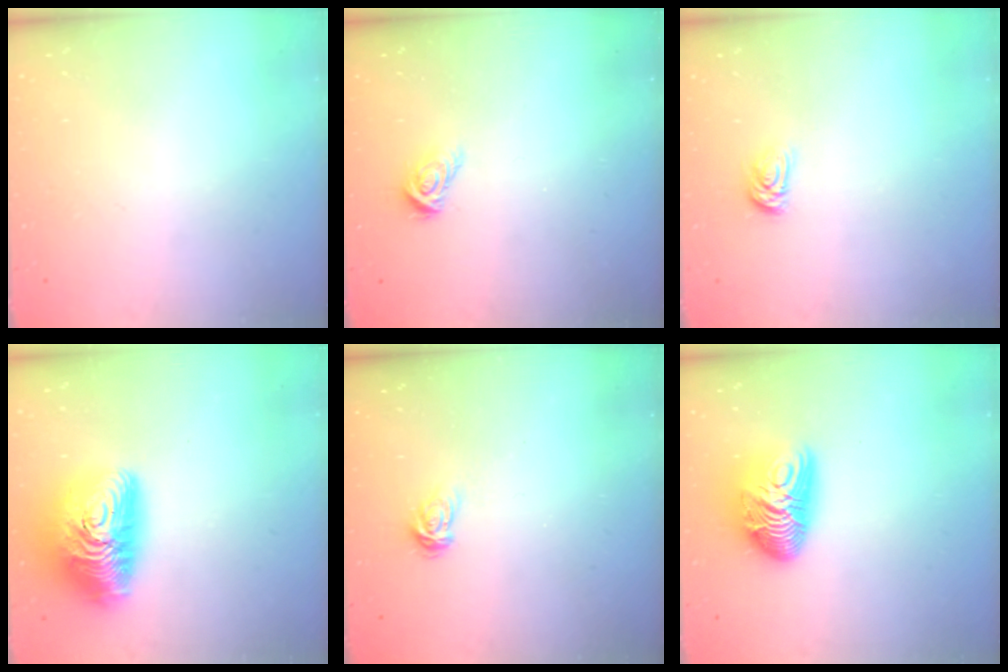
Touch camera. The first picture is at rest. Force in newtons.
{"total": 6.0, "press": 6.0, "slide": 0.3}
{"total": 4.0, "press": 4.0, "slide": 0.5}
{"total": 18.1, "press": 18.1, "slide": 1.2}
{"total": 4.5, "press": 4.5, "slide": 0.6}
{"total": 13.5, "press": 13.5, "slide": 0.2}